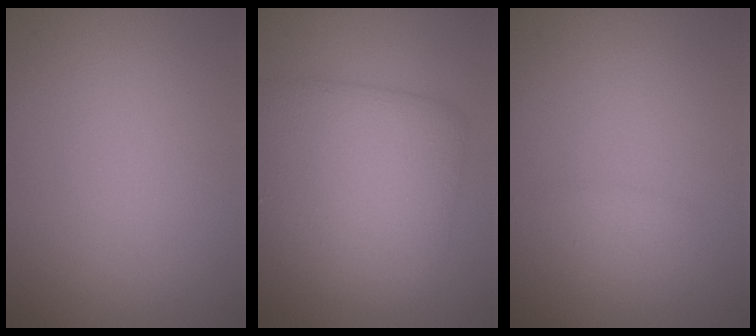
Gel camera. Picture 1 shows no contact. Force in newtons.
{"total": 7.4, "press": 7.4, "slide": 0.2}
{"total": 1.1, "press": 1.1, "slide": 0.1}